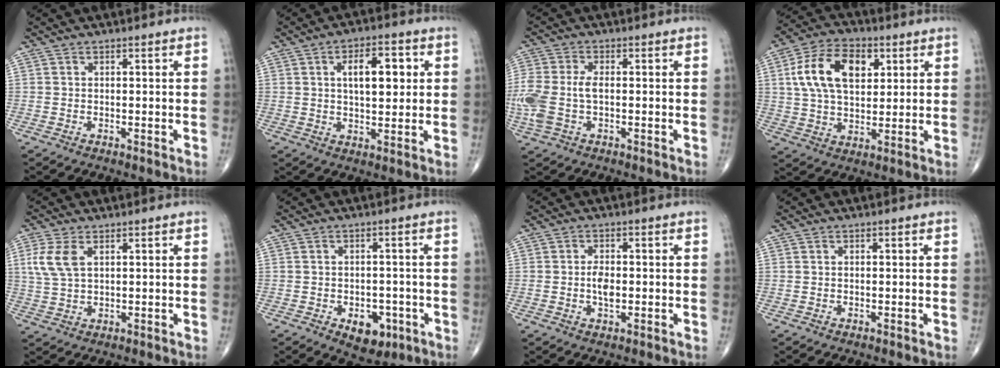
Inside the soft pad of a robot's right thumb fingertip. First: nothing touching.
{"total": 9.3, "force": [2.3, 4.5, 7.9], "torque": [-0.096, -0.002, 0.034]}
{"total": 9.9, "force": [-1.0, 5.6, 8.0], "torque": [-0.220, 0.008, -0.015]}
{"total": 14.6, "force": [4.2, 8.9, 10.9], "torque": [-0.180, 0.003, 0.074]}
{"total": 6.0, "force": [2.1, 3.3, 4.5], "torque": [-0.108, 0.003, 0.048]}
{"total": 6.8, "force": [-2.8, 4.4, 4.4], "torque": [-0.032, 0.012, -0.029]}
{"total": 3.5, "force": [-0.3, 1.9, 2.9], "torque": [-0.049, 0.000, -0.007]}
{"total": 0.0}